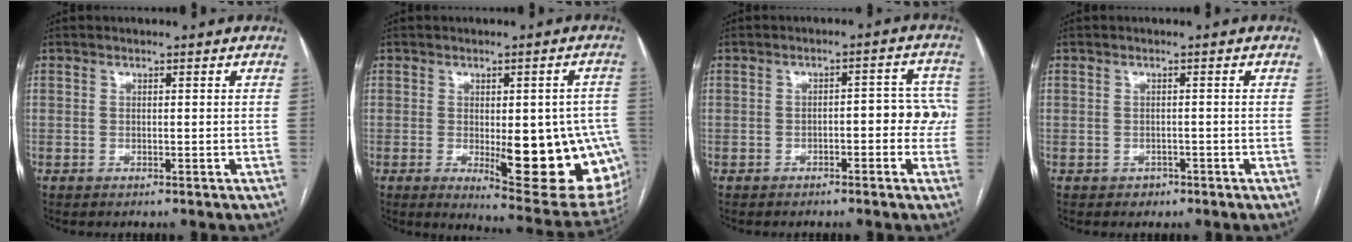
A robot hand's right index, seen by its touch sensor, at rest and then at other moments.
{"total": 17.4, "force": [-3.6, 5.5, 16.1], "torque": [-0.132, 0.006, -0.023]}
{"total": 5.8, "force": [-1.2, 2.4, 5.1], "torque": [-0.053, 0.031, -0.017]}
{"total": 1.3, "force": [-0.8, 1.0, 0.1], "torque": [-0.003, 0.003, -0.011]}